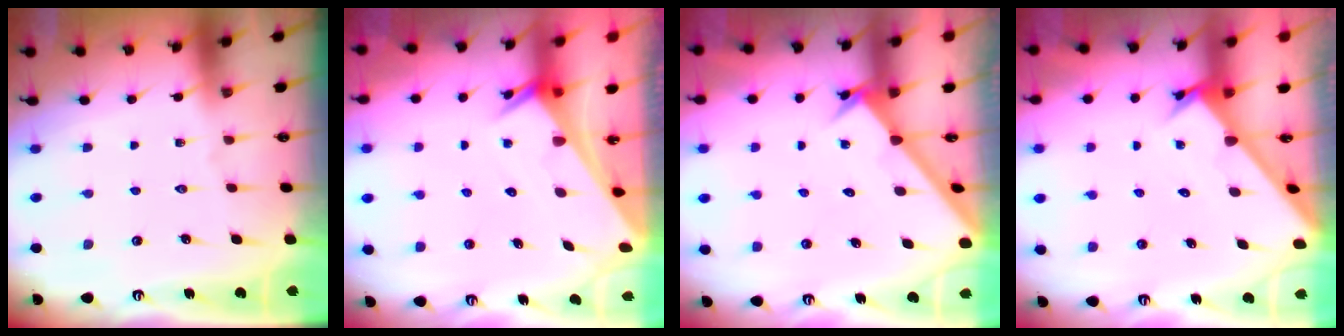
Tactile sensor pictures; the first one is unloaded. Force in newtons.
{"total": 2.7, "press": 2.7, "slide": 0.1}
{"total": 2.1, "press": 2.1, "slide": 0.2}
{"total": 2.6, "press": 2.6, "slide": 0.3}